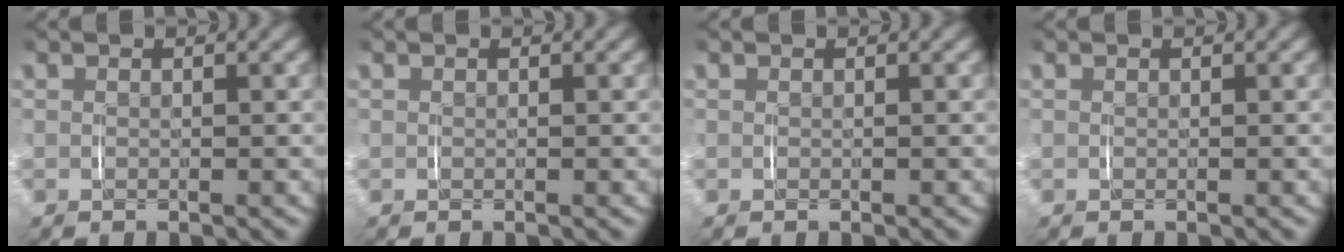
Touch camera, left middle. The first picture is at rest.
{"total": 0.0}
{"total": 0.0}
{"total": 0.0}